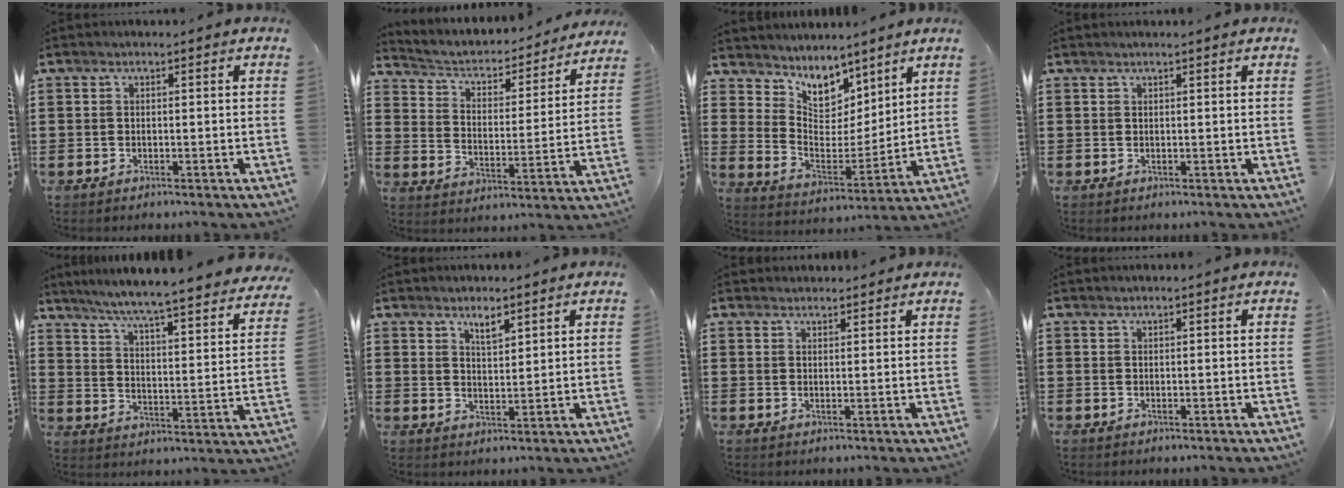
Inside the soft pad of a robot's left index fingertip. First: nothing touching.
{"total": 3.1, "force": [2.6, 1.3, 1.0], "torque": [-0.038, -0.025, 0.032]}
{"total": 6.7, "force": [5.9, 3.1, 1.2], "torque": [-0.056, -0.053, 0.106]}
{"total": 0.6, "force": [0.4, -0.1, 0.4], "torque": [-0.007, -0.002, 0.009]}
{"total": 5.4, "force": [4.8, -1.0, 2.3], "torque": [-0.067, -0.049, 0.072]}
{"total": 3.1, "force": [2.6, 0.6, 1.5], "torque": [-0.026, -0.003, 0.047]}
{"total": 1.8, "force": [1.7, 0.3, 0.1], "torque": [-0.005, 0.003, 0.035]}
{"total": 0.6, "force": [0.5, -0.1, 0.3], "torque": [-0.007, -0.002, 0.010]}